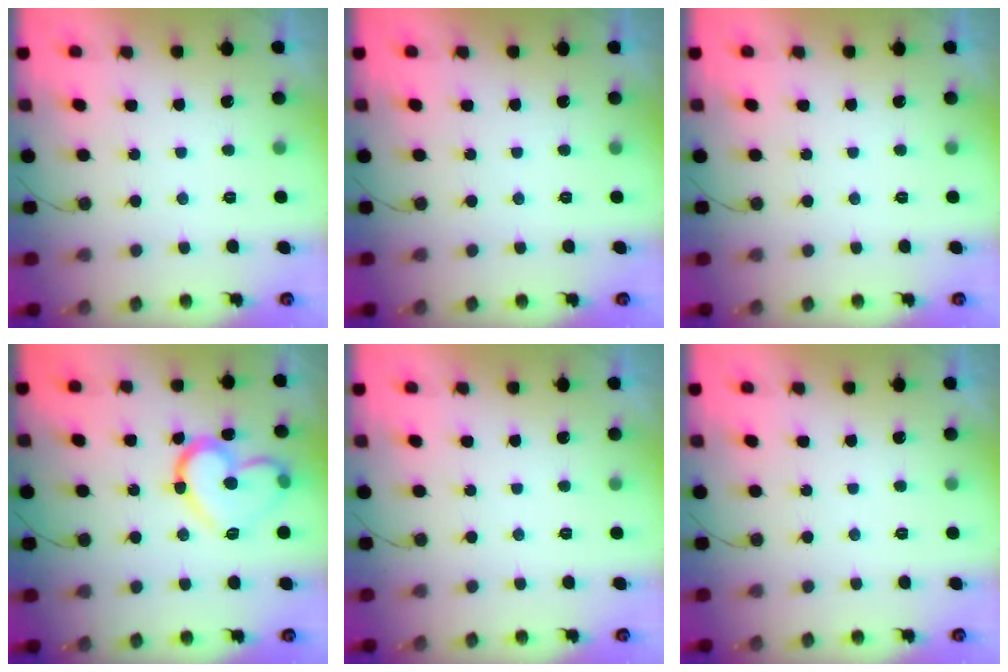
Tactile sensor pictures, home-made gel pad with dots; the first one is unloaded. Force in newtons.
{"total": 0.0}
{"total": 0.0}
{"total": 16.5, "press": 16.5, "slide": 0.8}
{"total": 0.0}
{"total": 0.0}